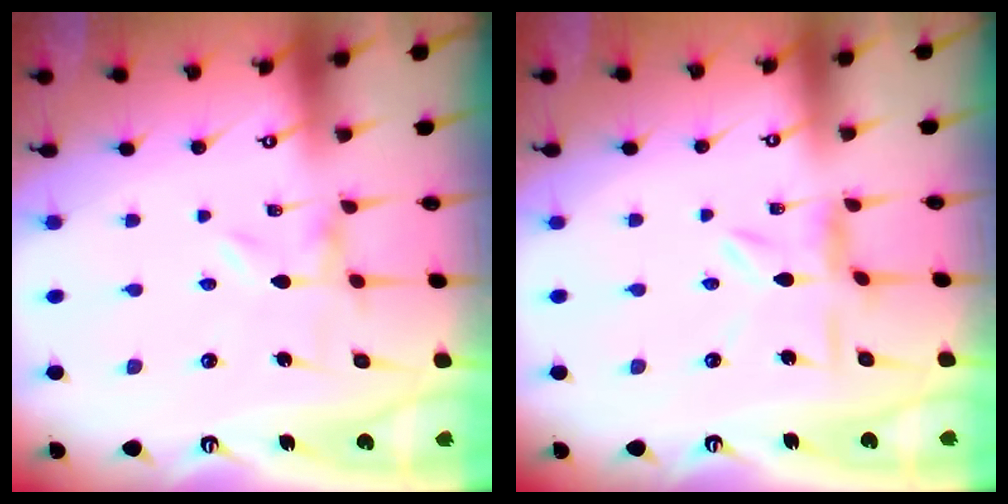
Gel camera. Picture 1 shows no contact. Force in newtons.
{"total": 3.9, "press": 3.9, "slide": 0.5}